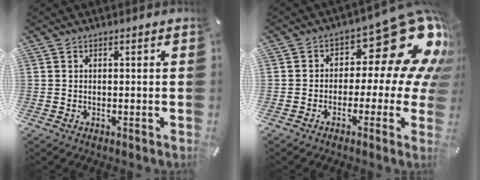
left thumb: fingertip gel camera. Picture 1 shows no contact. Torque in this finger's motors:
{"motor_torque": [0.58, 0.48, 0.63, 0.37, 0.07]}